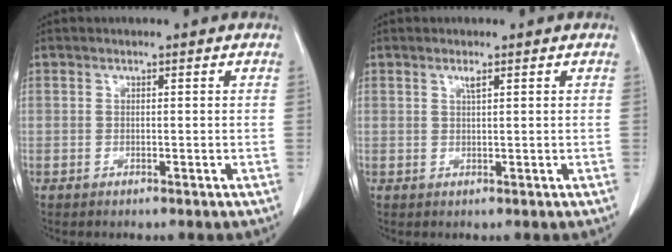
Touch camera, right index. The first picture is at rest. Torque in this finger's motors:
{"motor_torque": [0.05, -0.03, 0.02, 0.02]}